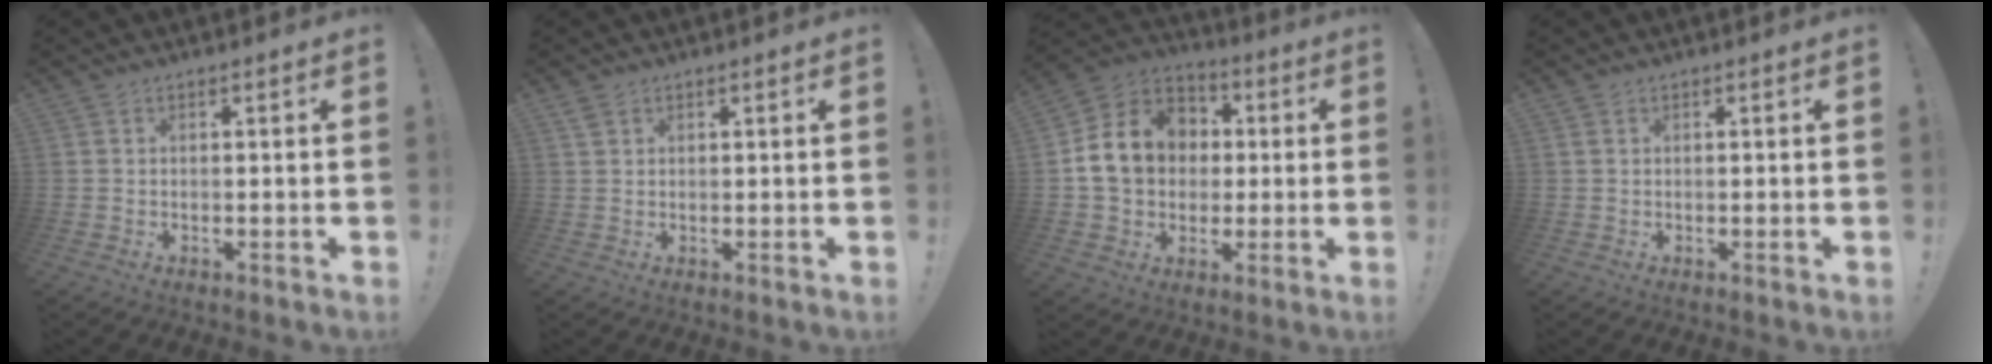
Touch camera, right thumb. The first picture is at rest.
{"total": 2.0, "force": [1.3, 1.0, 1.0], "torque": [-0.019, -0.001, 0.025]}
{"total": 16.1, "force": [2.2, 13.2, 8.9], "torque": [-0.140, 0.006, 0.050]}
{"total": 0.7, "force": [0.3, 0.5, 0.4], "torque": [-0.015, 0.004, 0.008]}